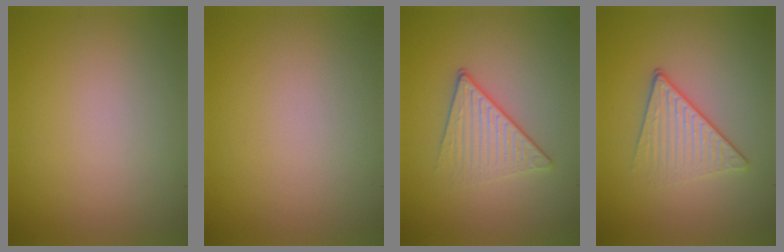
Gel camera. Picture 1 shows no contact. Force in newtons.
{"total": 0.0}
{"total": 3.8, "press": 2.8, "slide": 2.5}
{"total": 3.8, "press": 2.8, "slide": 2.5}